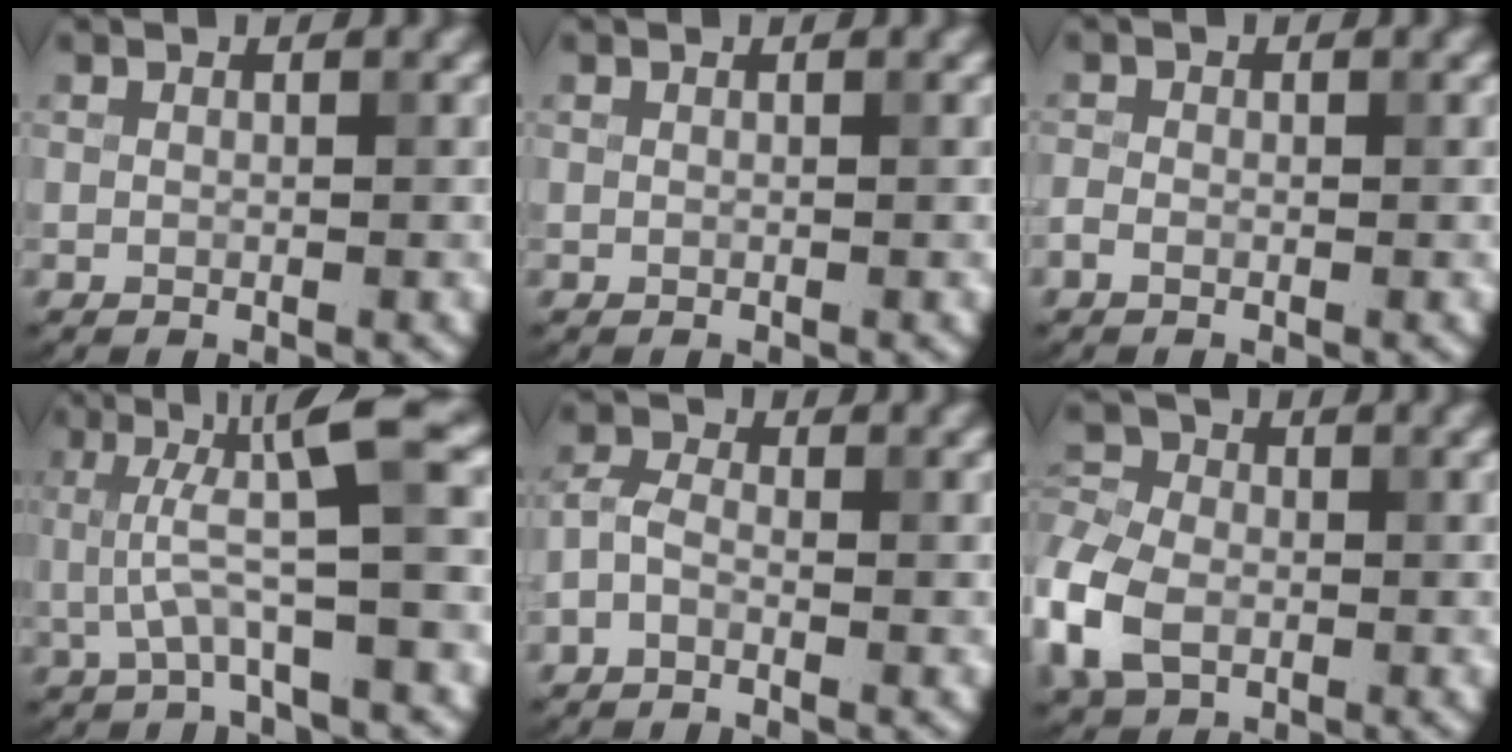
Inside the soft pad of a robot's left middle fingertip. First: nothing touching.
{"total": 0.0}
{"total": 0.9, "force": [-0.5, 0.6, 0.5], "torque": [-0.010, 0.001, -0.013]}
{"total": 5.5, "force": [0.8, 0.6, 5.4], "torque": [-0.105, 0.006, 0.014]}
{"total": 1.8, "force": [-1.0, 0.9, 1.2], "torque": [-0.029, 0.003, -0.029]}
{"total": 6.9, "force": [-1.9, 5.0, 4.3], "torque": [-0.109, -0.001, -0.051]}